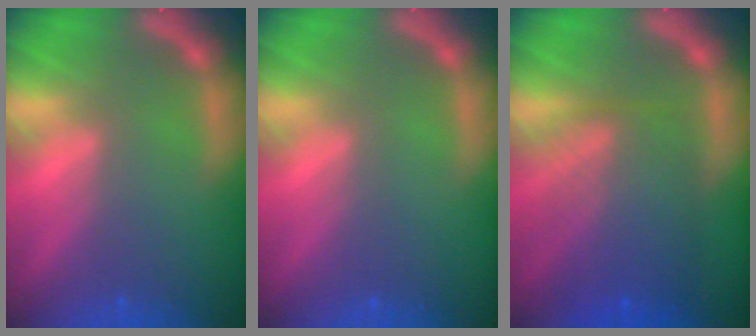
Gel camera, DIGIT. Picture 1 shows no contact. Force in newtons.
{"total": 0.0}
{"total": 7.6}